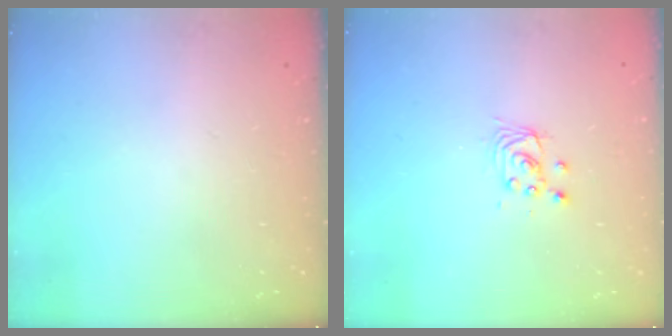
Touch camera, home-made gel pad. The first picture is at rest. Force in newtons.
{"total": 2.7, "press": 2.7, "slide": 0.2}